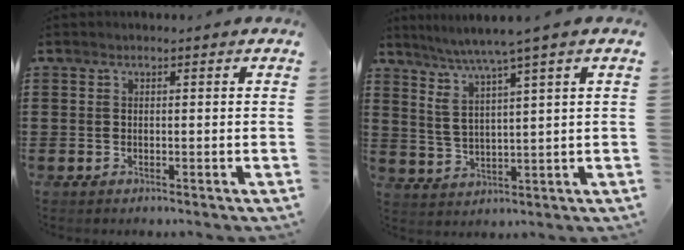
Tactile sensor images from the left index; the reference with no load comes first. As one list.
[{"total": 5.0, "force": [3.6, -0.6, 3.4], "torque": [-0.076, -0.019, 0.058]}]